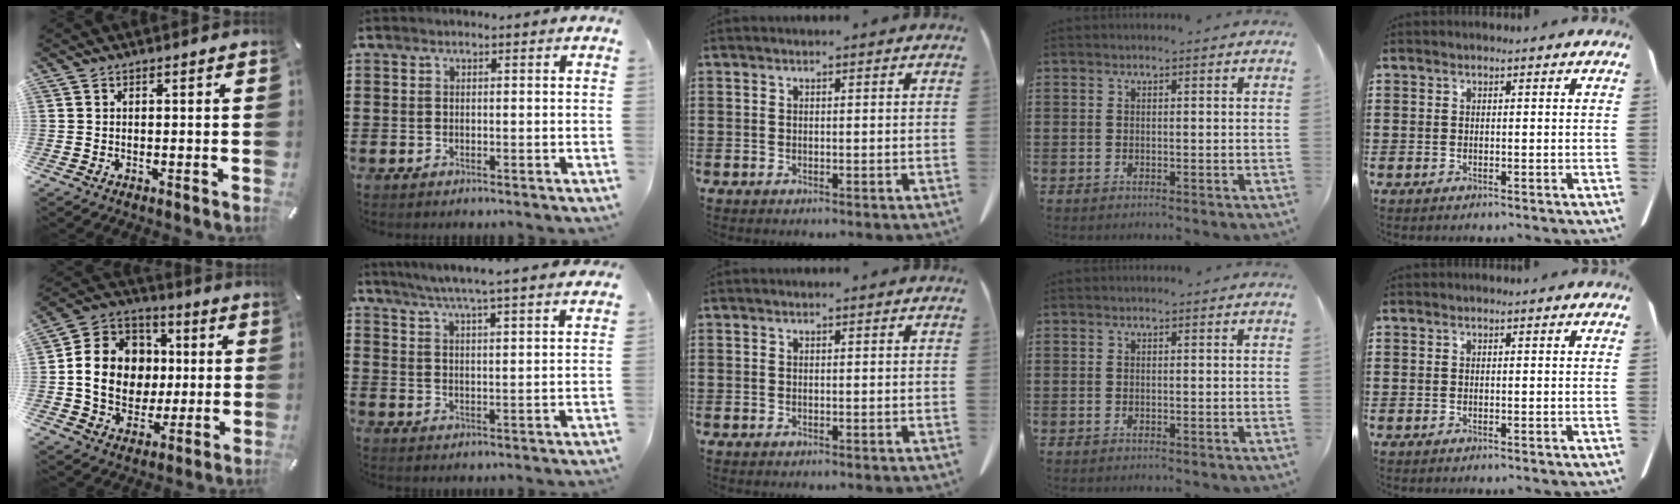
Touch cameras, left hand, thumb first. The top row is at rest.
{"thumb": {"total": 14.8, "force": [-0.2, 13.3, 6.5], "torque": [-0.135, 0.019, 0.007]}, "index": {"total": 5.5, "force": [5.0, -1.0, 2.1], "torque": [-0.058, -0.031, 0.085]}}